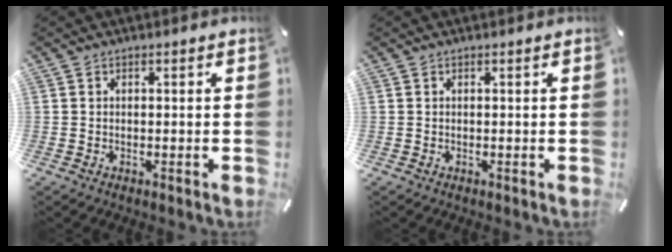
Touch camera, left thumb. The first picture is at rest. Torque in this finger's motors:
{"motor_torque": [-0.14, 0.23, 0.22, -0.03, 0.00]}